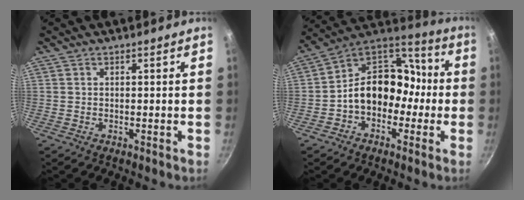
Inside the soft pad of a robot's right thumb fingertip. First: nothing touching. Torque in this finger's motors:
{"motor_torque": [1.48, 2.84, 1.23, -0.57, 0.12]}